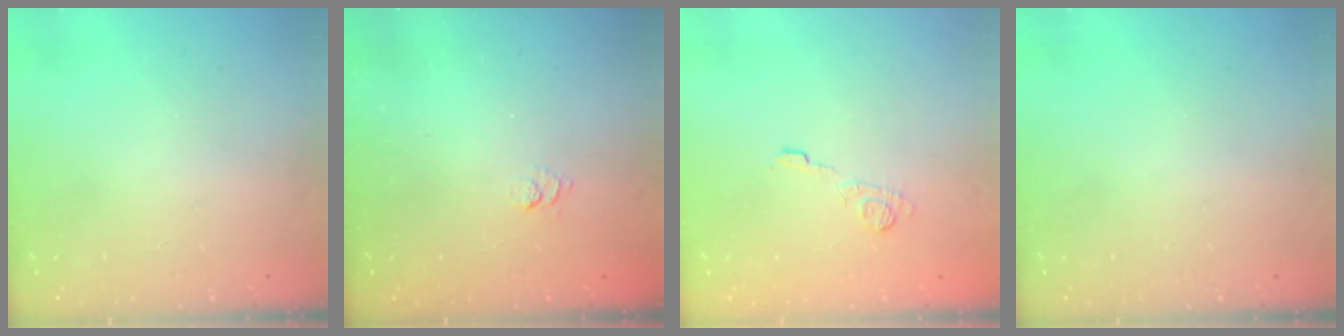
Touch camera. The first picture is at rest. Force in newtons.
{"total": 2.5, "press": 2.0, "slide": 1.4}
{"total": 9.1, "press": 9.0, "slide": 1.4}
{"total": 0.0}